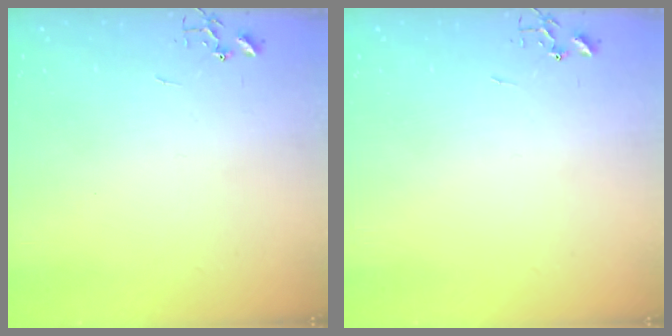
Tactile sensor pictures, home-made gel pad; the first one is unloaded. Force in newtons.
{"total": 0.0}